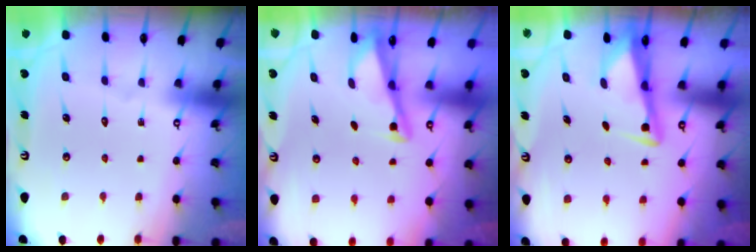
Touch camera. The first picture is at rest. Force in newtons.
{"total": 2.9, "press": 2.9, "slide": 0.3}
{"total": 3.4, "press": 3.4, "slide": 0.4}